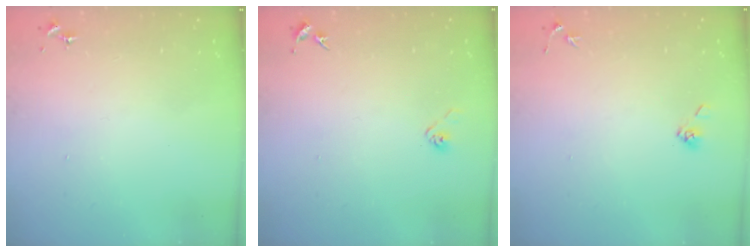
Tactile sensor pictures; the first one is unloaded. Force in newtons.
{"total": 3.0, "press": 2.9, "slide": 0.9}
{"total": 3.9, "press": 3.5, "slide": 1.7}